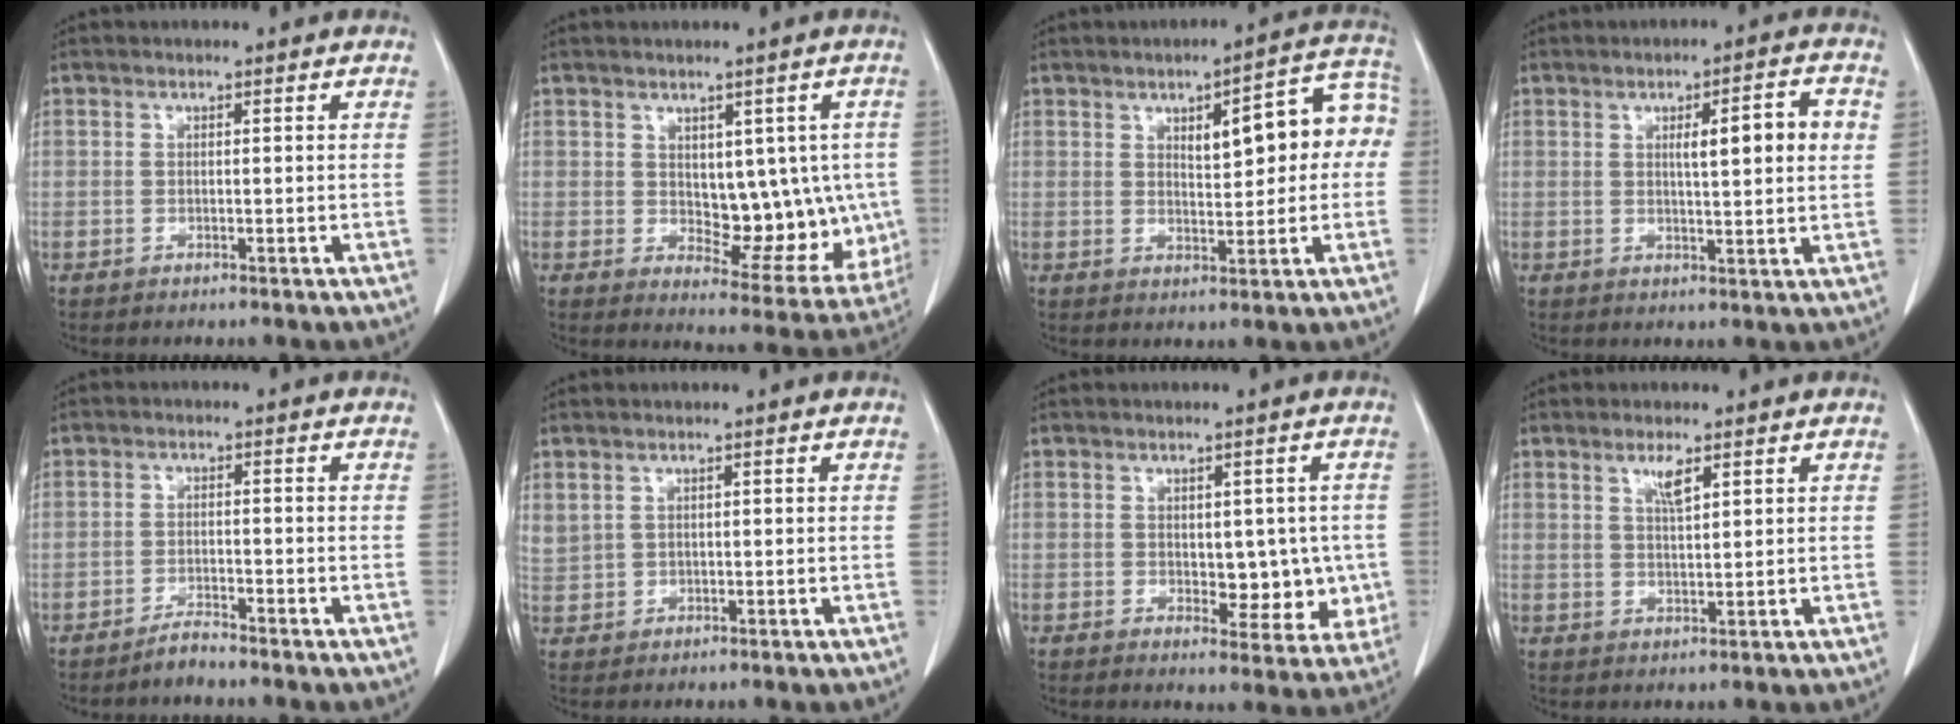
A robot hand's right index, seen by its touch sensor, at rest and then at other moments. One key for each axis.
{"total": 11.5, "fx": 0.8, "fy": 6.3, "fz": 9.6, "tx": -0.102, "ty": 0.004, "tz": 0.032}
{"total": 11.0, "fx": 2.0, "fy": 3.7, "fz": 10.2, "tx": -0.126, "ty": 0.038, "tz": 0.028}
{"total": 7.3, "fx": 1.6, "fy": 0.6, "fz": 7.1, "tx": -0.107, "ty": 0.008, "tz": 0.023}
{"total": 2.2, "fx": -2.1, "fy": 0.2, "fz": 0.6, "tx": -0.009, "ty": -0.002, "tz": -0.036}
{"total": 3.0, "fx": 1.7, "fy": 2.2, "fz": 1.2, "tx": -0.031, "ty": 0.012, "tz": 0.047}
{"total": 7.1, "fx": -0.2, "fy": 4.0, "fz": 5.8, "tx": -0.049, "ty": 0.004, "tz": 0.007}
{"total": 3.0, "fx": 1.8, "fy": 0.4, "fz": 2.4, "tx": -0.047, "ty": 0.000, "tz": 0.034}